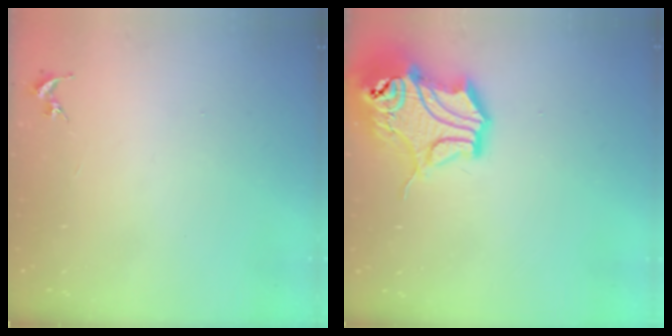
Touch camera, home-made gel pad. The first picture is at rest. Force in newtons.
{"total": 16.3, "press": 16.2, "slide": 2.2}